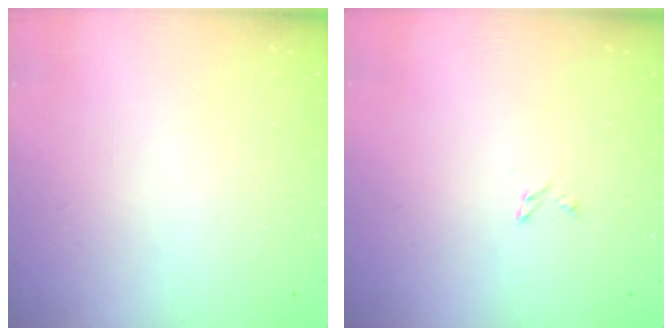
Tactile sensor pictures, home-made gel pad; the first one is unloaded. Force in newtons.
{"total": 2.4, "press": 2.3, "slide": 0.3}